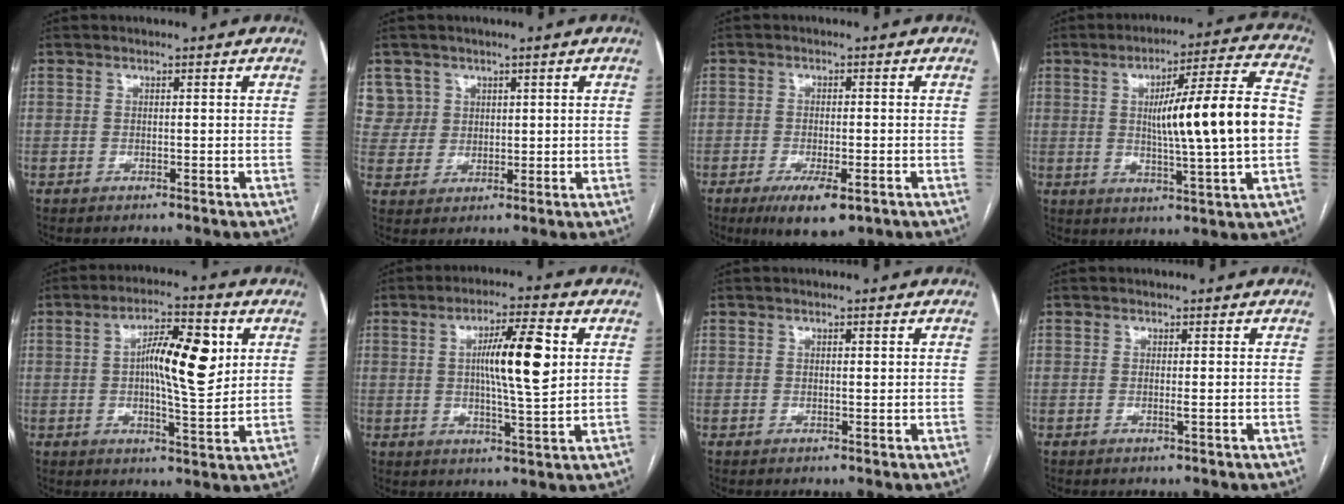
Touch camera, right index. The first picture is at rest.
{"total": 5.6, "force": [2.8, 4.8, -0.4], "torque": [0.021, 0.008, 0.058]}
{"total": 6.8, "force": [-3.7, 2.0, 5.3], "torque": [-0.089, -0.012, -0.052]}
{"total": 16.7, "force": [0.2, 0.3, 16.7], "torque": [-0.259, 0.010, 0.003]}
{"total": 10.8, "force": [2.1, 2.6, 10.3], "torque": [-0.171, 0.013, 0.031]}
{"total": 10.3, "force": [1.8, 0.9, 10.1], "torque": [-0.171, 0.004, 0.029]}
{"total": 0.6, "force": [0.2, 0.2, 0.5], "torque": [-0.009, 0.001, 0.002]}
{"total": 0.6, "force": [-0.1, -0.1, 0.6], "torque": [-0.012, -0.002, -0.003]}